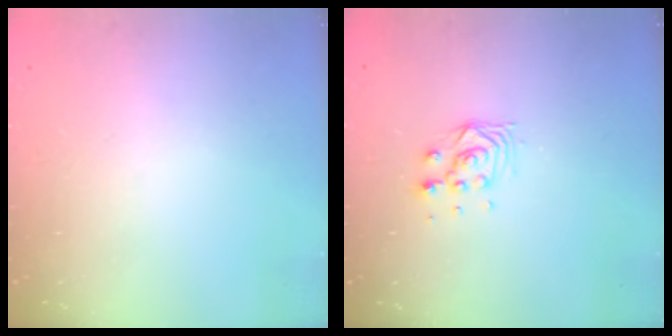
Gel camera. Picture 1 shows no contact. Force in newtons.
{"total": 6.1, "press": 6.0, "slide": 0.4}